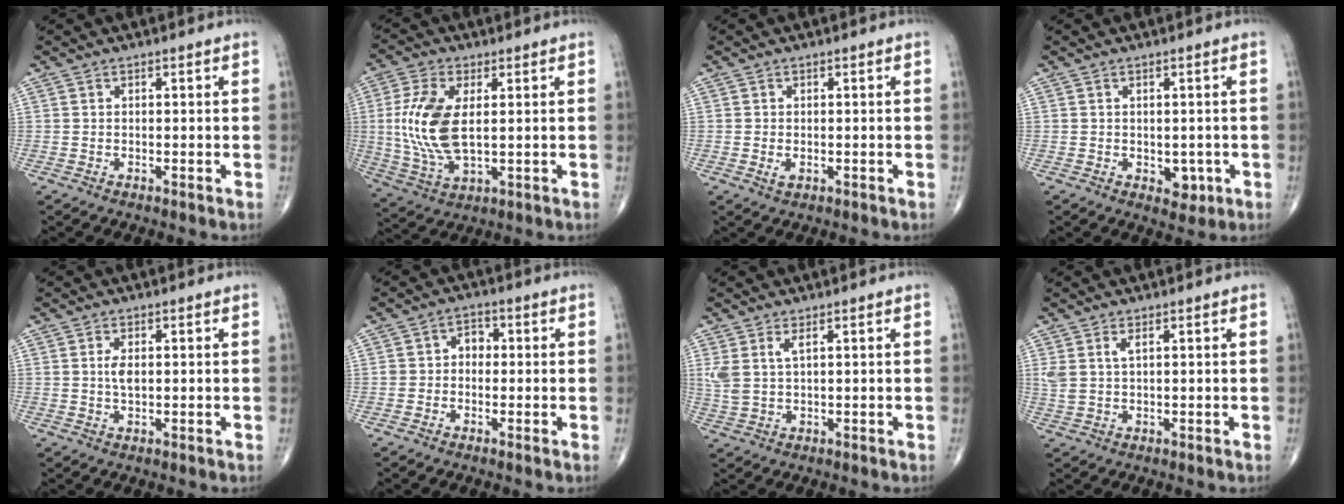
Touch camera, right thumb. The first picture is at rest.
{"total": 13.0, "force": [1.2, 6.5, 11.2], "torque": [-0.247, -0.009, 0.029]}
{"total": 1.4, "force": [-0.4, 0.9, 1.1], "torque": [-0.018, -0.003, -0.005]}
{"total": 3.3, "force": [-0.8, 2.2, 2.2], "torque": [-0.006, -0.001, -0.004]}
{"total": 3.4, "force": [0.4, 1.5, 3.0], "torque": [-0.059, -0.004, 0.007]}
{"total": 3.3, "force": [-0.3, 2.8, 1.8], "torque": [-0.006, 0.017, -0.014]}
{"total": 3.9, "force": [1.6, 1.5, 3.3], "torque": [-0.084, -0.001, 0.040]}
{"total": 3.1, "force": [1.3, 1.2, 2.5], "torque": [-0.062, 0.004, 0.033]}